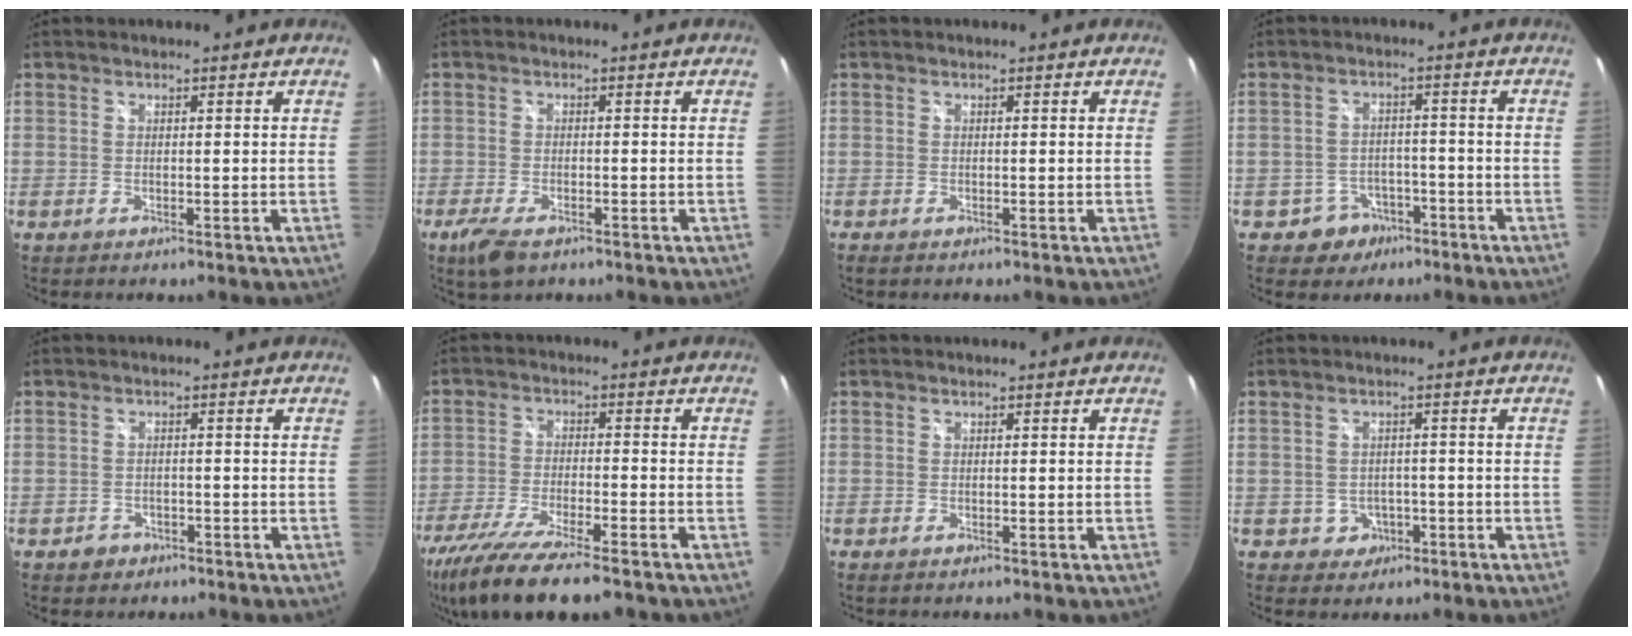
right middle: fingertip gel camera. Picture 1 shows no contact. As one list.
[{"total": 5.1, "force": [-3.4, 2.1, 3.2], "torque": [-0.081, -0.017, -0.061]}, {"total": 0.7, "force": [-0.5, 0.3, 0.3], "torque": [-0.010, -0.005, -0.011]}, {"total": 5.6, "force": [-3.4, 4.3, 0.7], "torque": [-0.025, 0.021, -0.039]}, {"total": 2.7, "force": [-1.6, 2.1, 0.5], "torque": [-0.016, 0.005, -0.020]}, {"total": 17.2, "force": [-13.6, 3.0, 10.1], "torque": [-0.212, -0.046, -0.237]}, {"total": 0.0}, {"total": 3.7, "force": [-1.4, 3.4, 0.6], "torque": [-0.020, 0.011, -0.009]}]